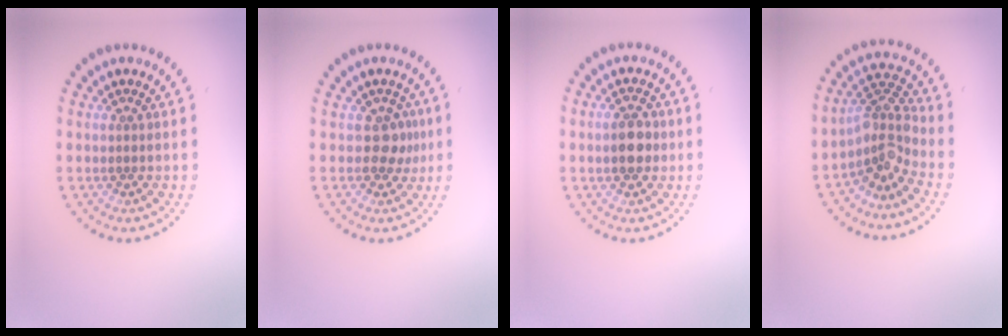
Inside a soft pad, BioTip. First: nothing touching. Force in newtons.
{"total": 1.8, "press": 1.5, "slide": 1.0}
{"total": 3.3, "press": 3.3, "slide": 0.1}
{"total": 3.6, "press": 2.5, "slide": 2.5}